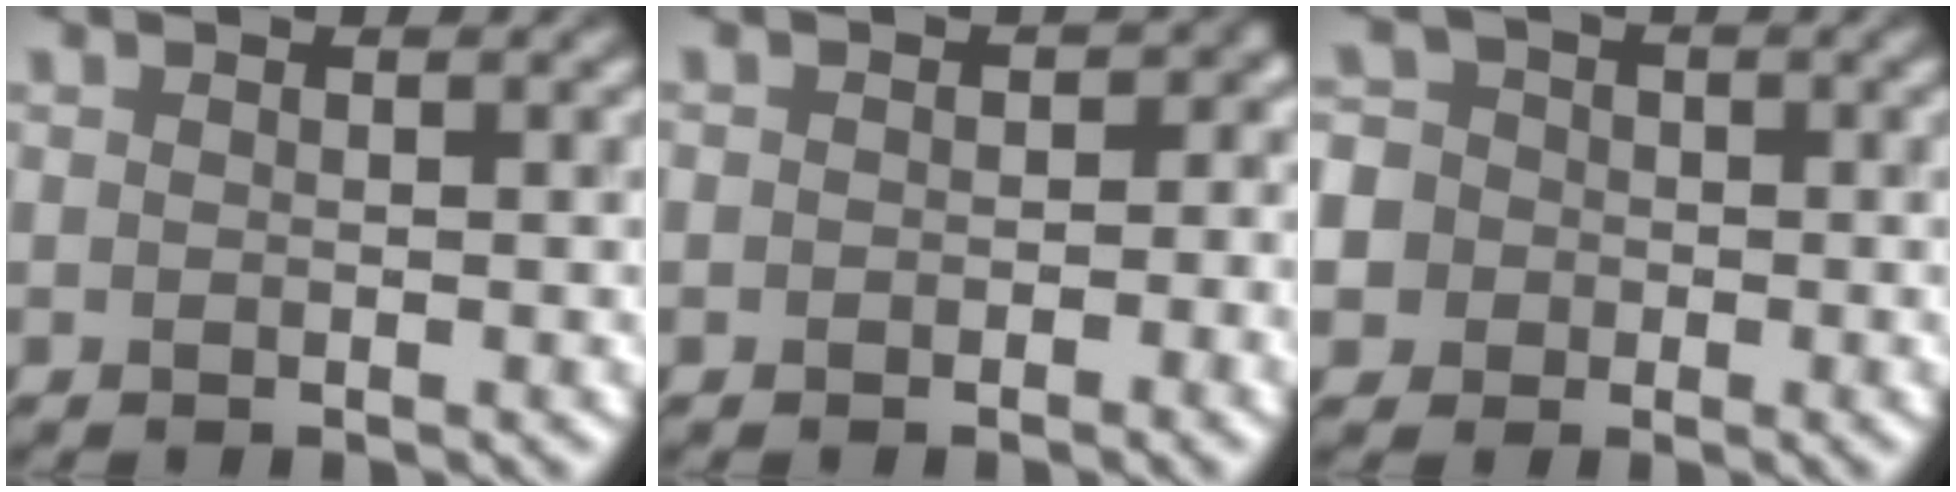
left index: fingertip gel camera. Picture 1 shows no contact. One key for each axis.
{"total": 3.8, "fx": -0.3, "fy": 3.1, "fz": 2.2, "tx": 0.019, "ty": 0.007, "tz": -0.020}
{"total": 8.6, "fx": -2.1, "fy": 8.0, "fz": 2.2, "tx": -0.060, "ty": 0.007, "tz": -0.077}